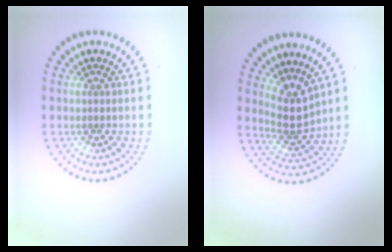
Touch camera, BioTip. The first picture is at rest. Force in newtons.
{"total": 3.0, "press": 2.3, "slide": 1.9}